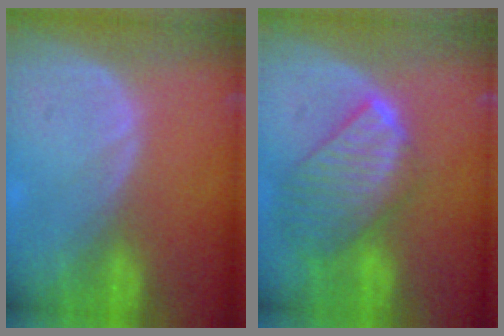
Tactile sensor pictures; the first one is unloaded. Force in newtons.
{"total": 9.7, "press": 8.4, "slide": 4.9}